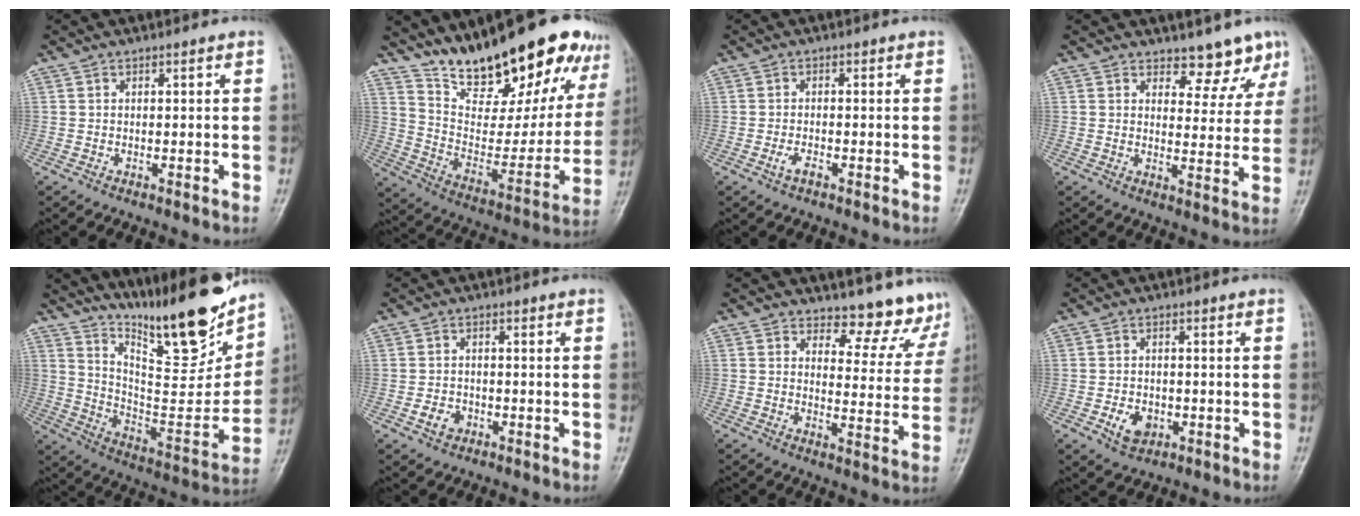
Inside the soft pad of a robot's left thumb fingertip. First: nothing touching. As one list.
[{"total": 25.9, "force": [19.4, 9.1, 14.6], "torque": [-0.178, -0.087, 0.296]}, {"total": 2.0, "force": [-1.1, 1.0, 1.4], "torque": [-0.028, 0.006, -0.021]}, {"total": 6.7, "force": [5.4, 3.4, 1.7], "torque": [0.014, -0.041, 0.063]}, {"total": 22.1, "force": [17.4, 4.8, 12.8], "torque": [-0.160, -0.111, 0.284]}, {"total": 3.2, "force": [-1.3, 2.6, 1.4], "torque": [-0.015, 0.007, -0.022]}, {"total": 10.3, "force": [9.6, 3.8, 0.8], "torque": [0.034, -0.086, 0.099]}, {"total": 4.8, "force": [-1.5, 3.6, 2.7], "torque": [-0.035, 0.003, -0.020]}]